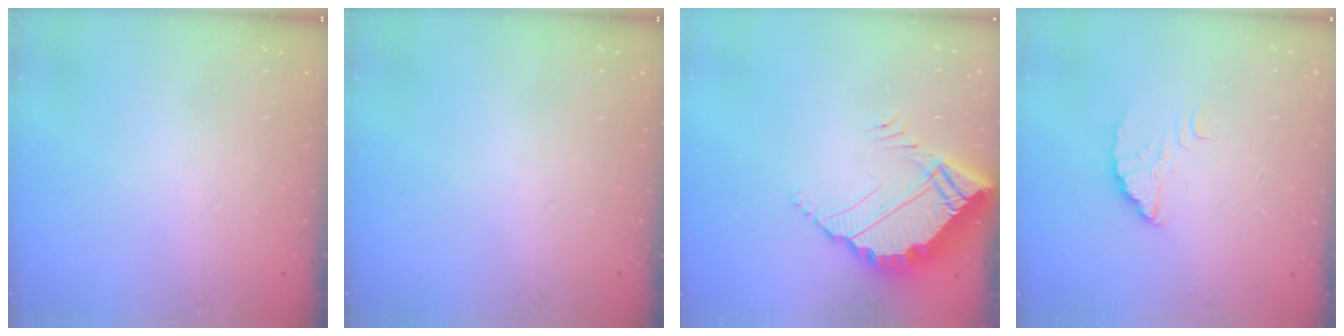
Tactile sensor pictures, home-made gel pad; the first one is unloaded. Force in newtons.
{"total": 0.0}
{"total": 7.6, "press": 7.6, "slide": 0.5}
{"total": 2.2, "press": 2.2, "slide": 0.1}